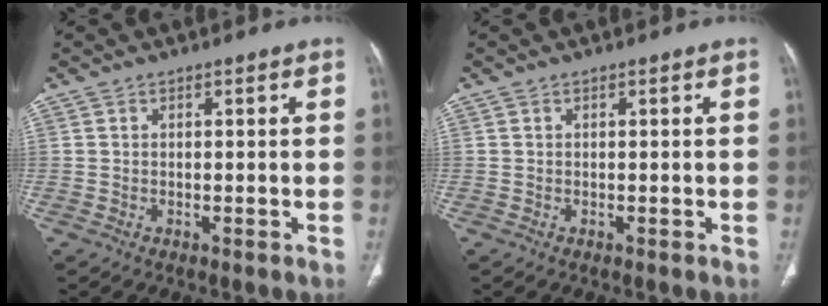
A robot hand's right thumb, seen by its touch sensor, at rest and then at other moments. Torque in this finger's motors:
{"motor_torque": [-0.08, 0.08, -0.35, 0.16, 0.00]}